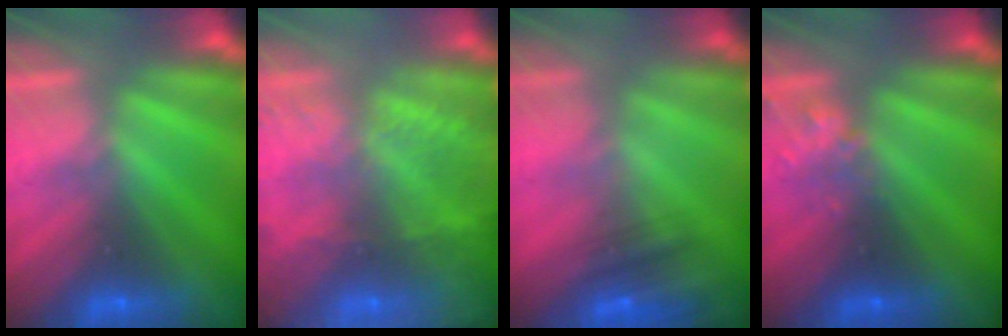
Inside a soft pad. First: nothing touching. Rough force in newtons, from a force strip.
{"total": 5.8}
{"total": 4.8}
{"total": 2.4}